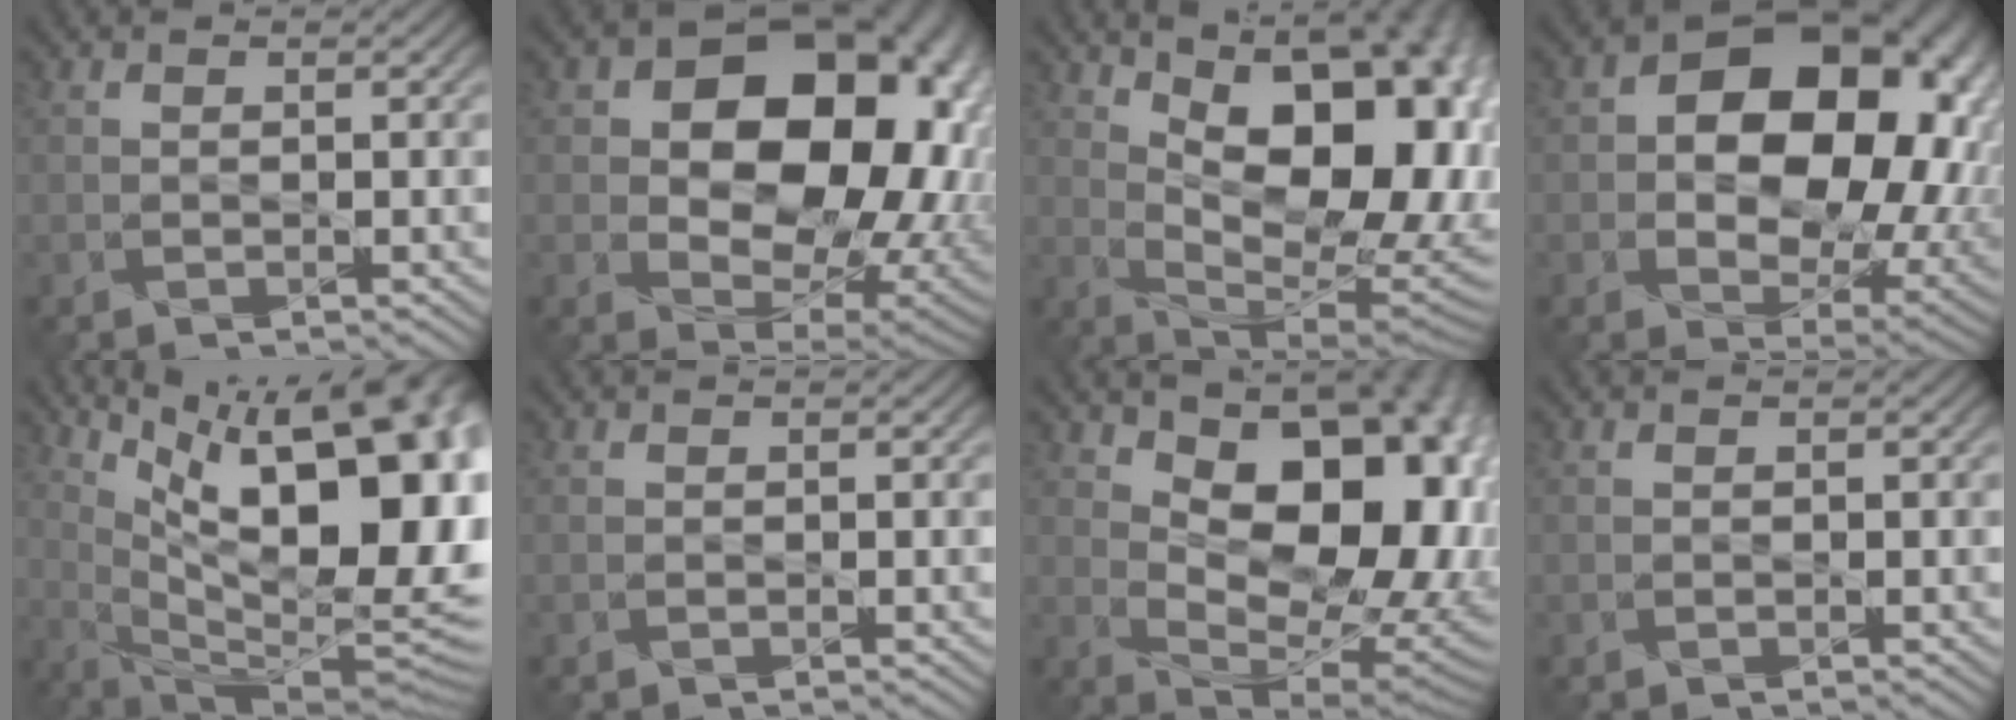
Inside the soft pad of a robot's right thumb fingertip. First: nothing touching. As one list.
[{"total": 20.0, "force": [4.3, 14.2, 13.4], "torque": [-0.161, 0.015, 0.072]}, {"total": 17.6, "force": [5.6, 8.9, 14.1], "torque": [-0.195, 0.037, 0.082]}, {"total": 17.6, "force": [3.3, 12.1, 12.3], "torque": [-0.154, -0.004, 0.062]}, {"total": 20.8, "force": [6.9, 7.8, 18.0], "torque": [-0.238, 0.033, 0.114]}, {"total": 0.0}, {"total": 15.1, "force": [4.2, 8.2, 12.0], "torque": [-0.165, 0.007, 0.068]}, {"total": 0.0}]